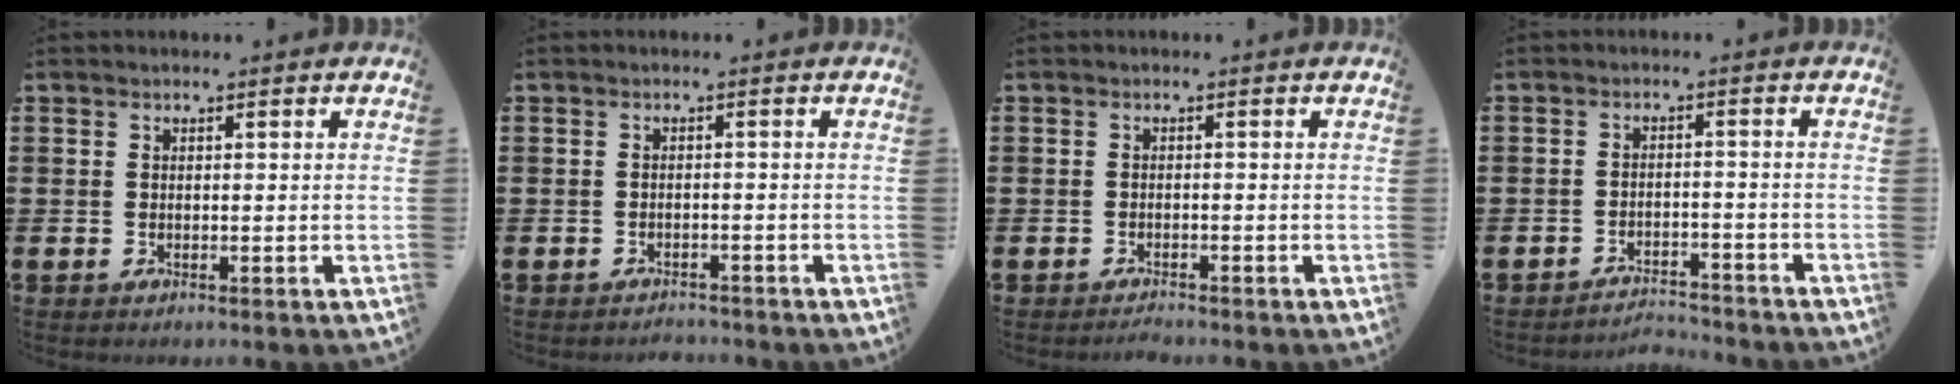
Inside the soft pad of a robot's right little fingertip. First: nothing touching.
{"total": 1.2, "force": [-1.2, 0.1, -0.1], "torque": [-0.003, 0.003, -0.027]}
{"total": 0.9, "force": [-0.8, 0.0, 0.1], "torque": [0.003, -0.006, -0.018]}
{"total": 2.8, "force": [-2.8, 0.0, -0.2], "torque": [-0.004, 0.004, -0.062]}